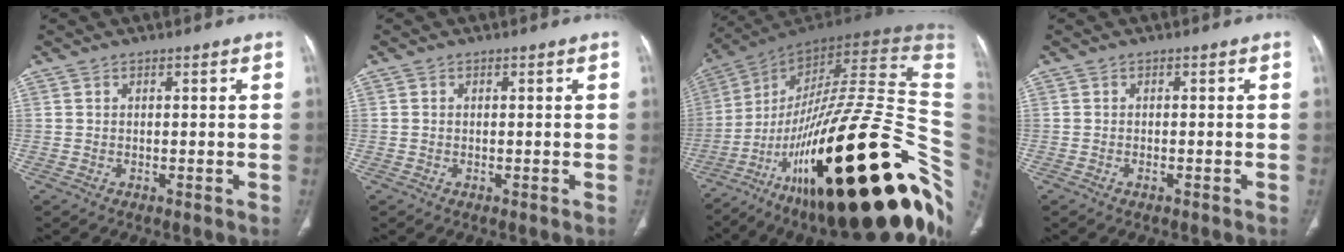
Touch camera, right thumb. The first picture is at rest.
{"total": 0.0}
{"total": 47.4, "force": [-13.0, 14.9, 43.1], "torque": [-0.545, 0.085, -0.204]}
{"total": 0.7, "force": [-0.5, 0.2, 0.4], "torque": [-0.014, 0.005, -0.007]}